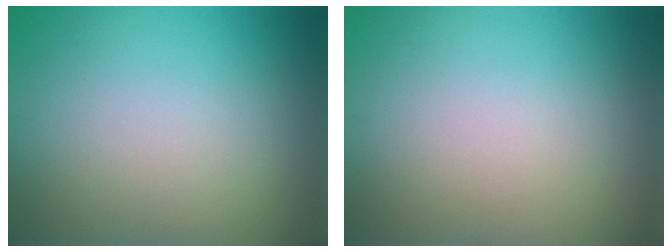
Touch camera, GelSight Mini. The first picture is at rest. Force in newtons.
{"total": 0.0}